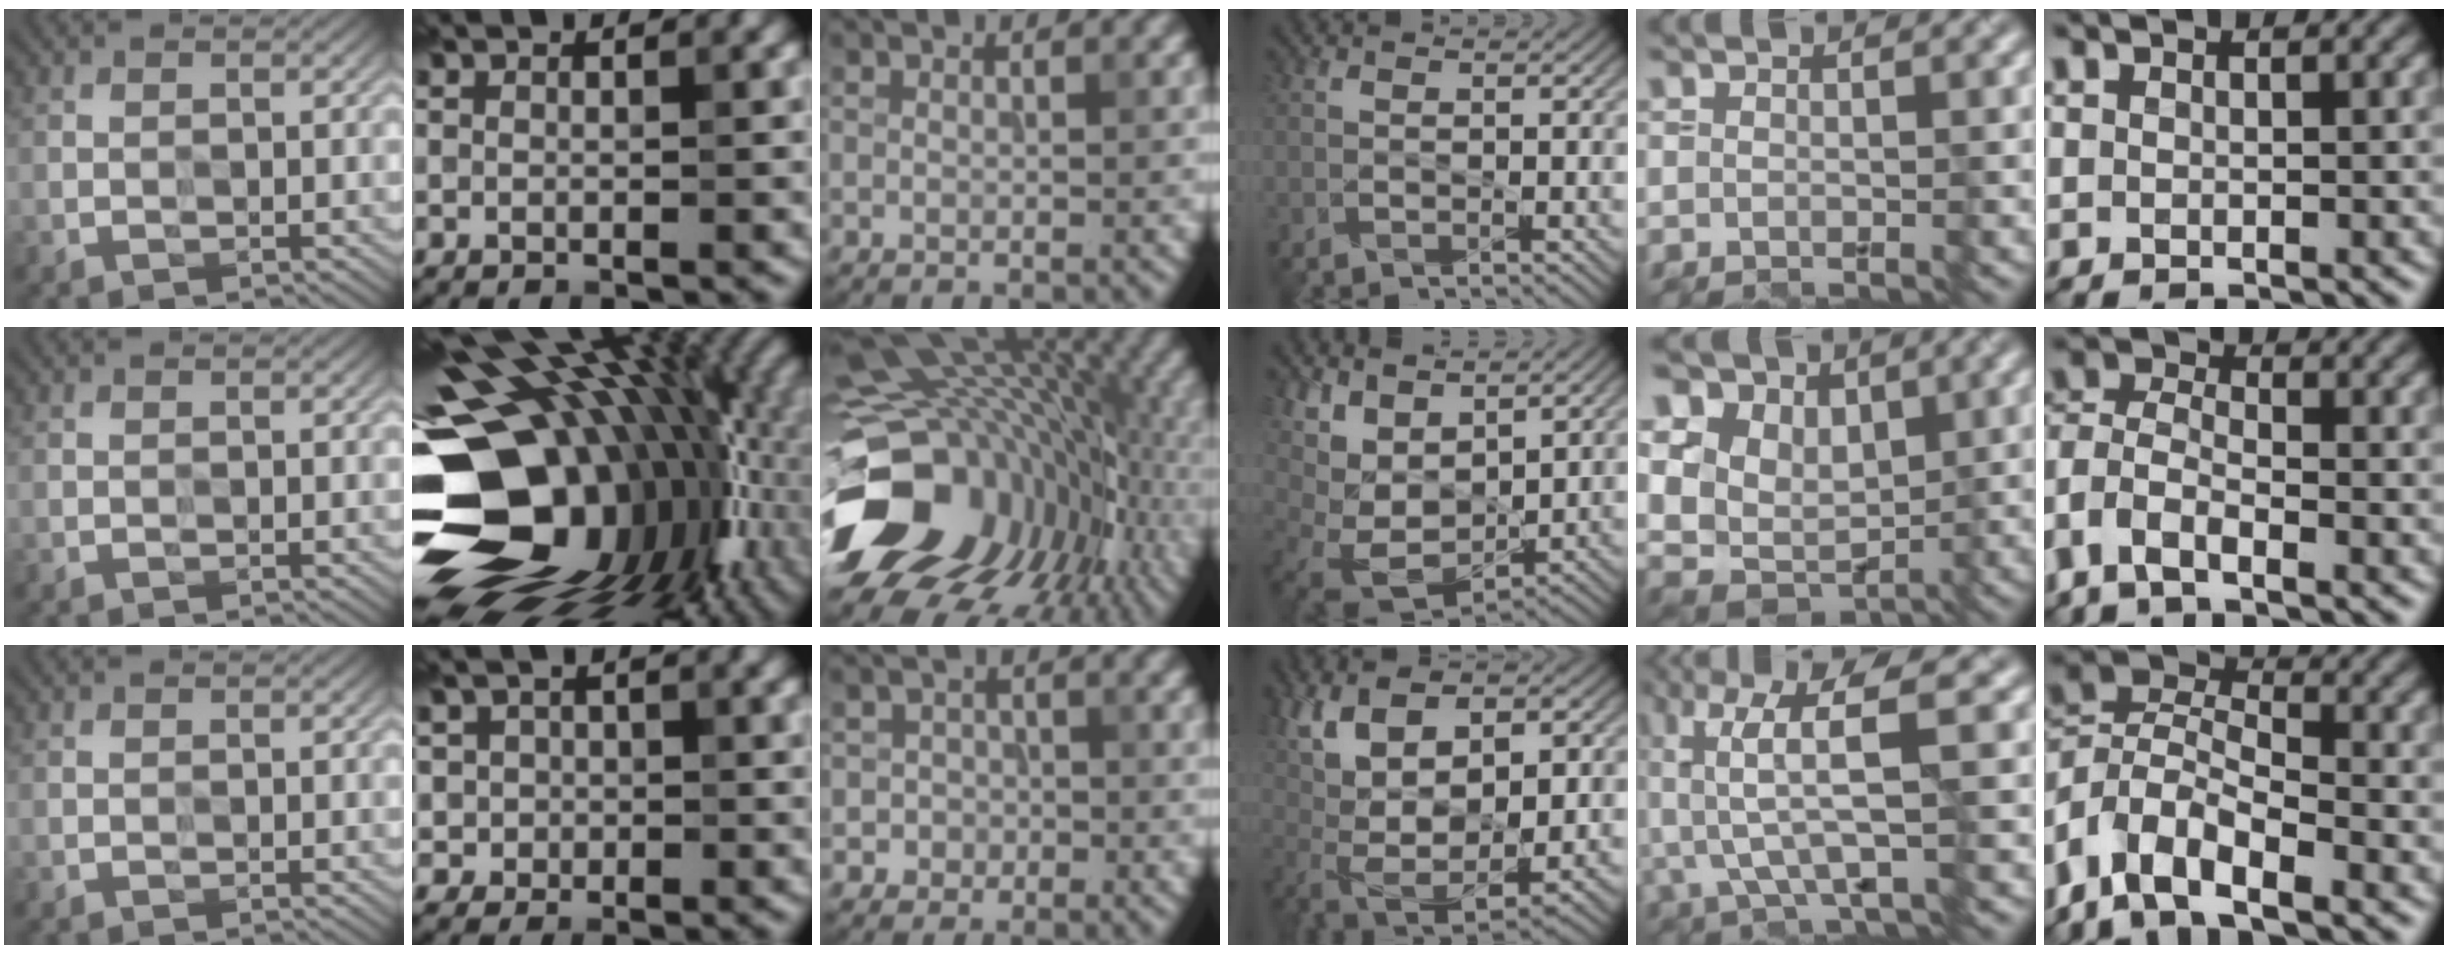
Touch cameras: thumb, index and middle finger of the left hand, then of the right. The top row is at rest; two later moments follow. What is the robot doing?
{"motion": "wipe", "object": "paper plate"}